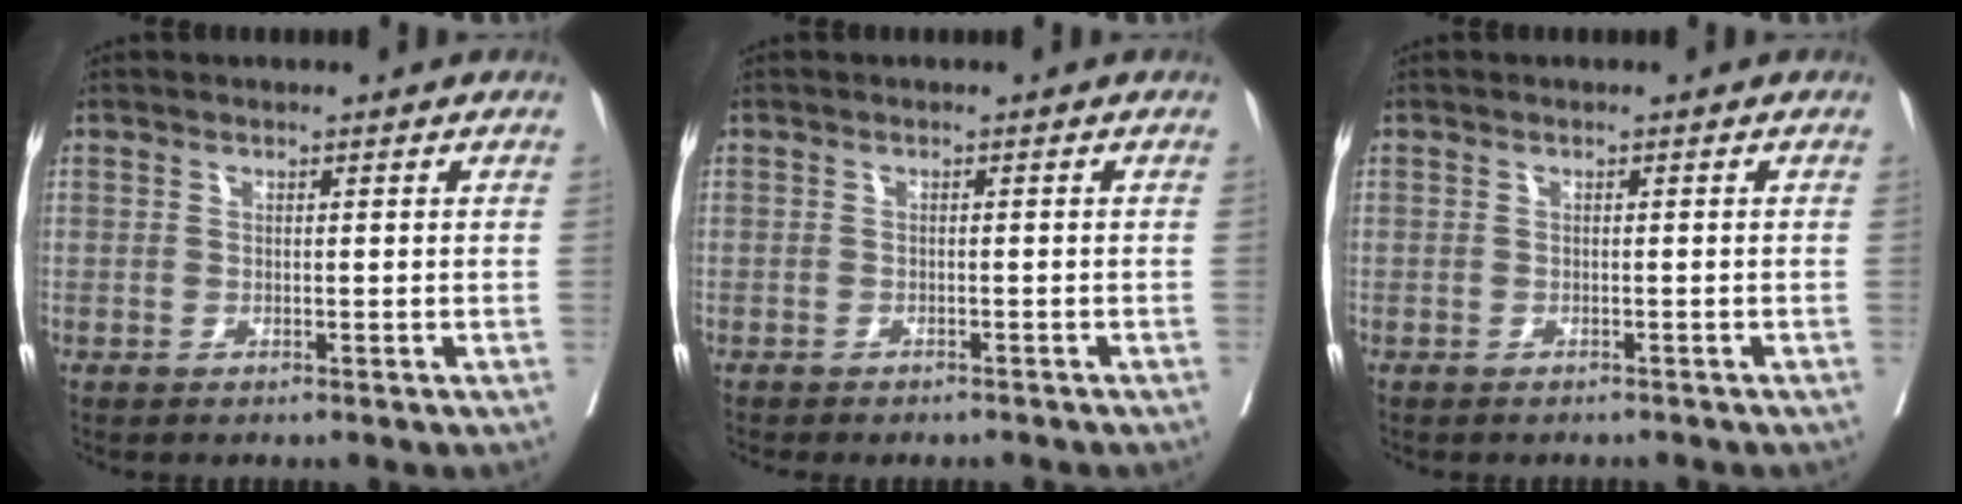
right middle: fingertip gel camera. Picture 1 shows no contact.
{"total": 3.8, "force": [-3.4, 1.3, 1.1], "torque": [-0.016, -0.006, -0.042]}
{"total": 2.0, "force": [-1.9, 0.5, 0.4], "torque": [-0.015, -0.005, -0.025]}